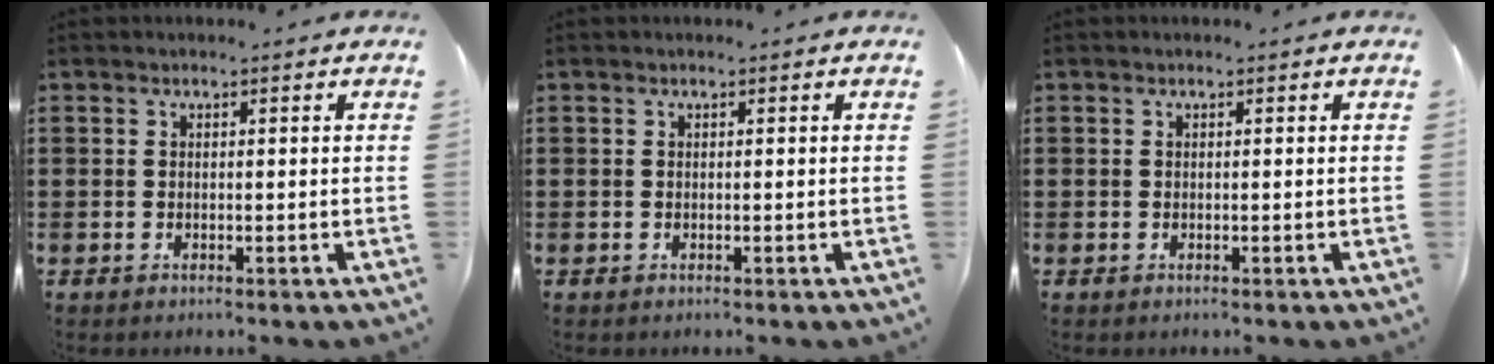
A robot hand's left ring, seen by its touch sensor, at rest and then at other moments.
{"total": 0.0}
{"total": 0.0}